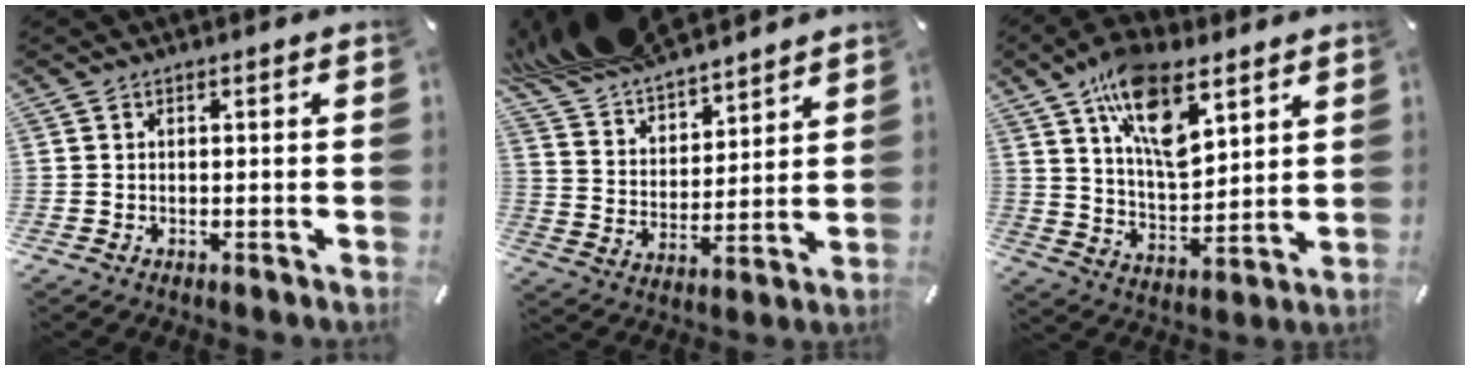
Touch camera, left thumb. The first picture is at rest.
{"total": 13.7, "force": [12.8, 3.9, 3.1], "torque": [-0.111, -0.097, 0.237]}
{"total": 15.9, "force": [9.6, 8.0, 9.9], "torque": [-0.175, -0.036, 0.173]}